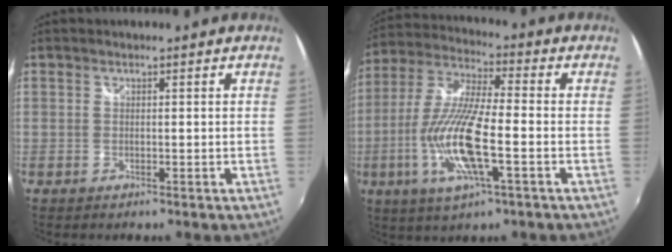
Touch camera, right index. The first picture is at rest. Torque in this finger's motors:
{"motor_torque": [1.24, -0.72, 0.95, 0.21]}